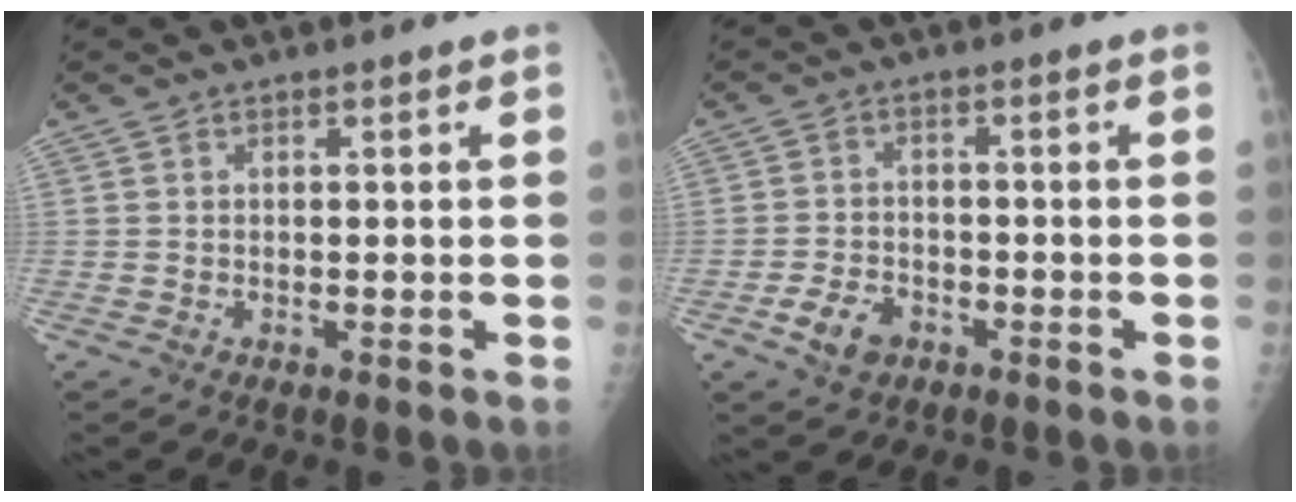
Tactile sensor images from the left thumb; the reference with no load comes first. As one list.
[{"total": 5.0, "force": [-2.6, 3.4, 2.7], "torque": [-0.043, 0.014, -0.043]}]